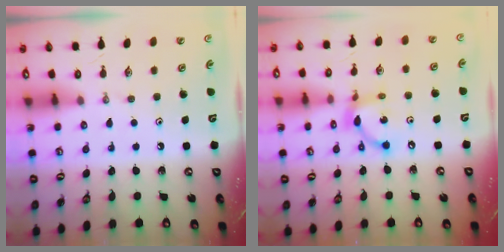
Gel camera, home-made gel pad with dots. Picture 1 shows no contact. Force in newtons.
{"total": 10.3, "press": 10.3, "slide": 0.4}